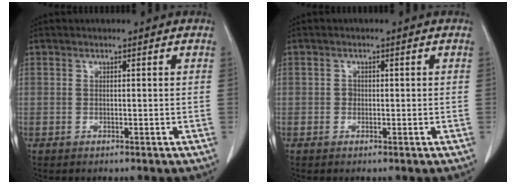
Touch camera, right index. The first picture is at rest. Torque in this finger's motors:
{"motor_torque": [0.34, -0.12, -0.01, 0.01]}